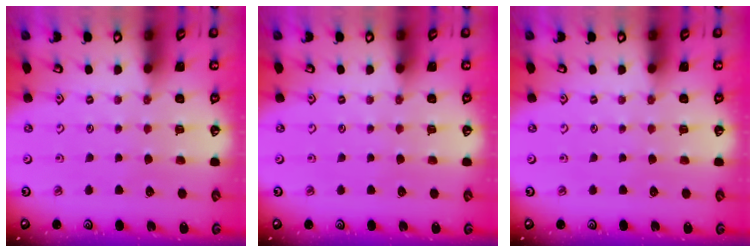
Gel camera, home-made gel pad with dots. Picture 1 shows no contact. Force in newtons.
{"total": 0.0}
{"total": 0.0}